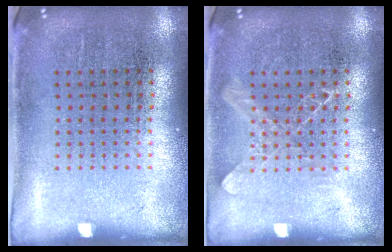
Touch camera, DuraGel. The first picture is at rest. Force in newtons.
{"total": 1.1, "press": 1.1, "slide": 0.2}